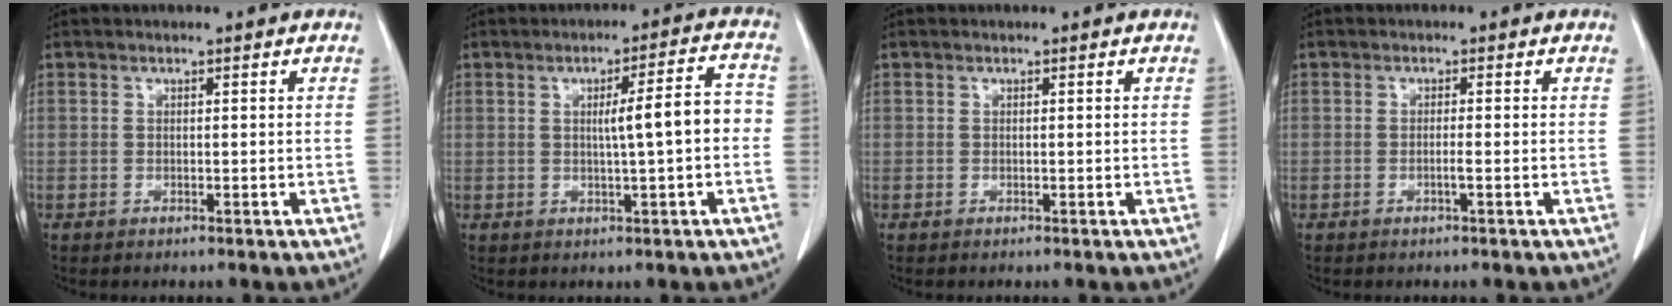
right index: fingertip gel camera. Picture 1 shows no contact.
{"total": 7.1, "force": [-0.3, 0.5, 7.1], "torque": [-0.101, 0.017, -0.004]}
{"total": 0.0}
{"total": 1.1, "force": [-0.5, -0.2, 1.0], "torque": [-0.021, 0.000, -0.008]}